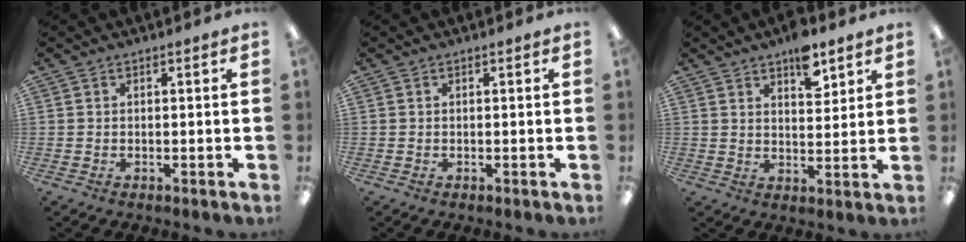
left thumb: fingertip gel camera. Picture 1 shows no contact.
{"total": 0.0}
{"total": 8.2, "force": [5.8, 3.6, 4.6], "torque": [-0.048, -0.036, 0.096]}